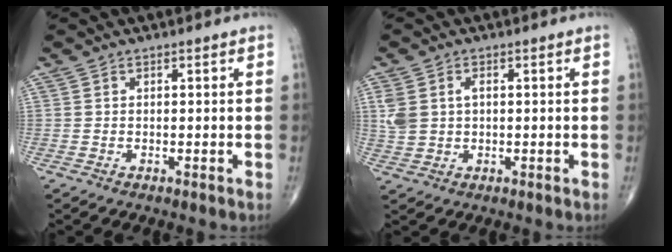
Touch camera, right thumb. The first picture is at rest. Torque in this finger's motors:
{"motor_torque": [0.03, 0.02, 0.50, 0.28, 0.02]}